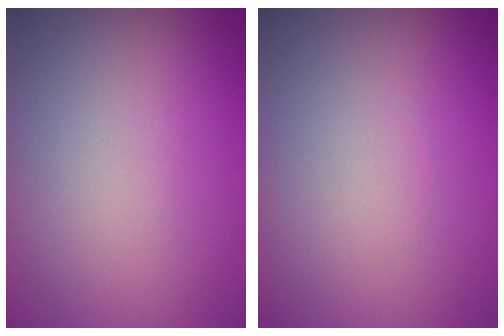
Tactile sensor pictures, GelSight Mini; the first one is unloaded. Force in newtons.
{"total": 0.0}